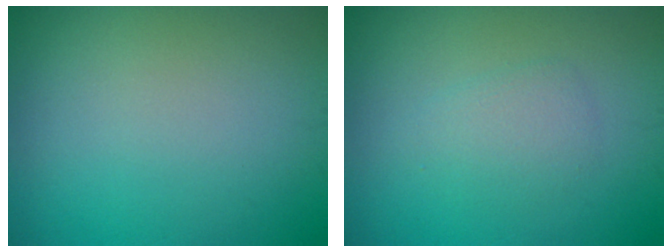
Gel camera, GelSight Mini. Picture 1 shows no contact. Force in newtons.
{"total": 1.8, "press": 1.8, "slide": 0.0}